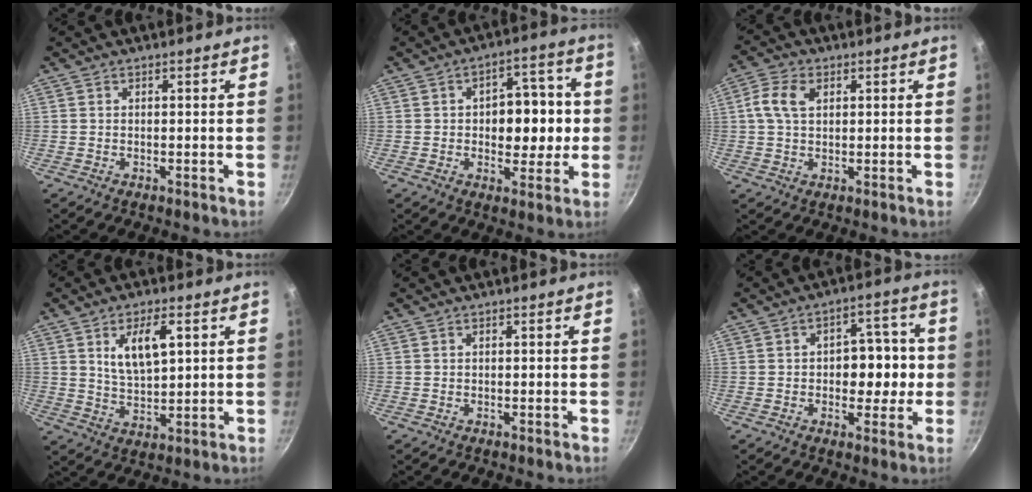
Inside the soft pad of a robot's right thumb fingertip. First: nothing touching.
{"total": 12.0, "force": [0.0, 7.4, 9.5], "torque": [-0.081, 0.023, 0.002]}
{"total": 5.9, "force": [1.7, 3.8, 4.2], "torque": [-0.092, 0.010, 0.031]}
{"total": 8.4, "force": [3.0, 3.7, 6.9], "torque": [-0.114, -0.015, 0.060]}
{"total": 0.0}
{"total": 9.8, "force": [-0.5, 6.2, 7.6], "torque": [-0.055, 0.028, -0.010]}